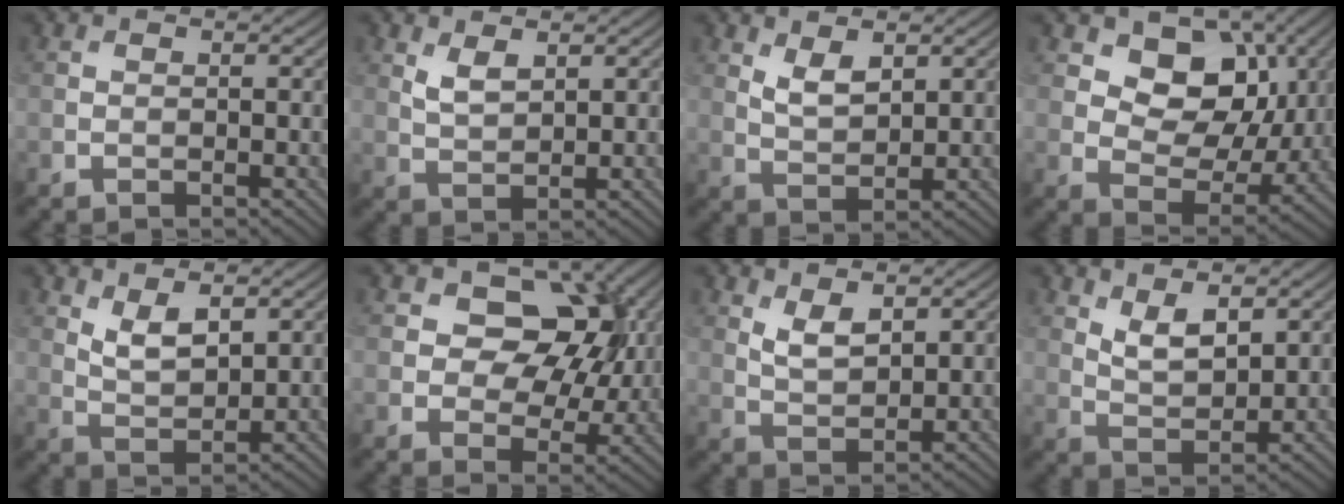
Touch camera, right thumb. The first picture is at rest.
{"total": 2.9, "force": [1.6, 1.4, 1.9], "torque": [-0.046, -0.005, 0.038]}
{"total": 3.6, "force": [2.0, 1.7, 2.5], "torque": [-0.056, -0.007, 0.044]}
{"total": 9.7, "force": [3.6, 7.0, 5.7], "torque": [-0.101, -0.015, 0.048]}
{"total": 4.6, "force": [2.3, 2.2, 3.4], "torque": [-0.073, -0.008, 0.049]}
{"total": 11.3, "force": [2.9, 8.0, 7.5], "torque": [-0.107, 0.002, 0.028]}
{"total": 3.6, "force": [2.0, 1.7, 2.5], "torque": [-0.057, -0.007, 0.044]}
{"total": 4.7, "force": [2.5, 2.2, 3.4], "torque": [-0.071, -0.010, 0.050]}